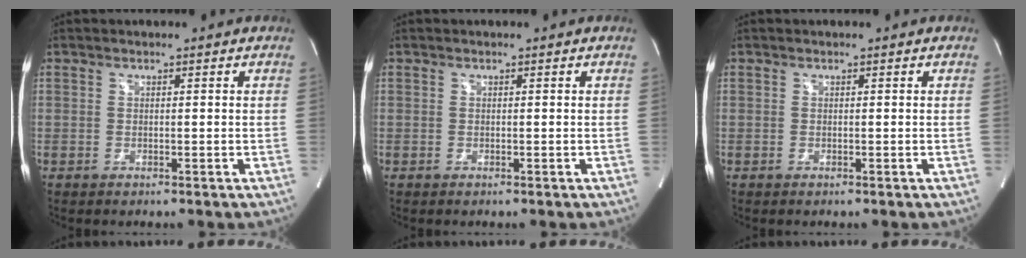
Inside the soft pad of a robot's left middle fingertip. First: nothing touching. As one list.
[{"total": 0.0}, {"total": 0.0}]